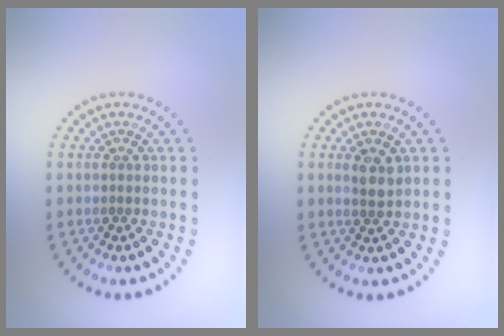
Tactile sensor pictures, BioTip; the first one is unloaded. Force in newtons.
{"total": 1.9, "press": 1.8, "slide": 0.7}